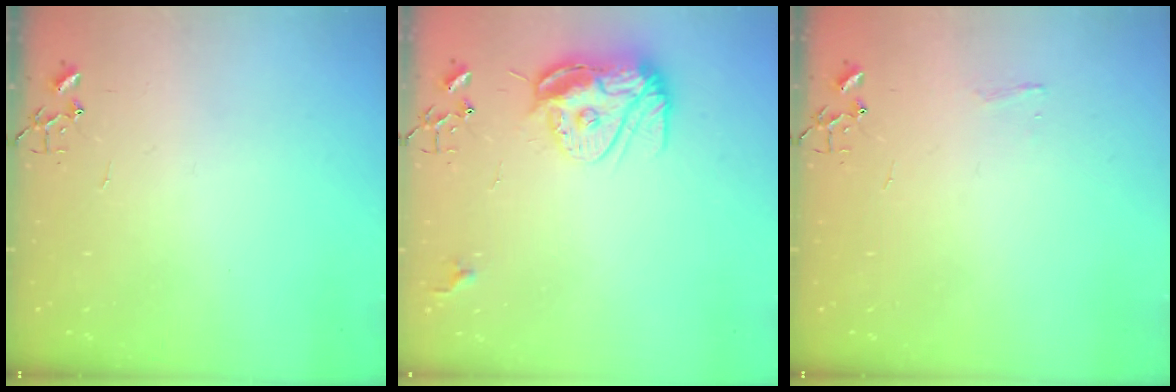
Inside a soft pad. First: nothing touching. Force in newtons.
{"total": 12.4, "press": 12.4, "slide": 1.4}
{"total": 3.4, "press": 3.4, "slide": 0.4}